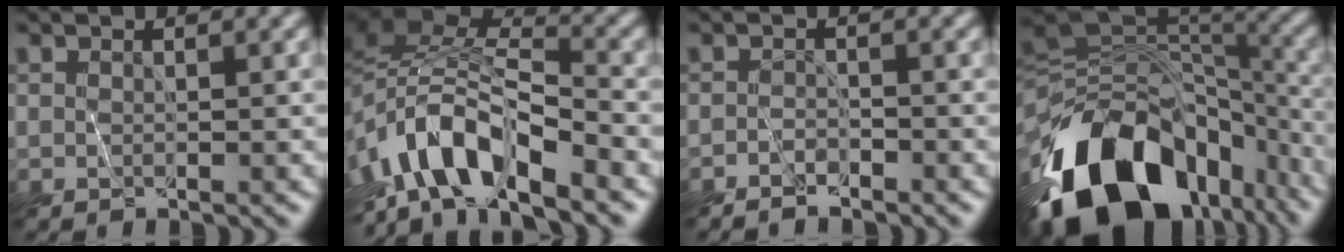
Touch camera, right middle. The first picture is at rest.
{"total": 8.9, "force": [-6.2, 2.6, 5.9], "torque": [-0.098, 0.014, -0.130]}
{"total": 1.7, "force": [-1.7, -0.1, -0.2], "torque": [0.002, 0.000, -0.039]}
{"total": 15.2, "force": [-9.1, 8.7, 8.5], "torque": [-0.173, 0.008, -0.154]}